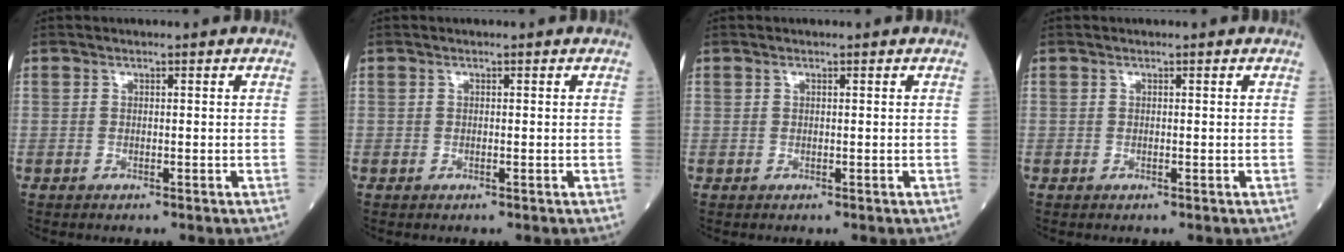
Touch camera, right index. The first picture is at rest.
{"total": 0.0}
{"total": 0.0}
{"total": 0.0}